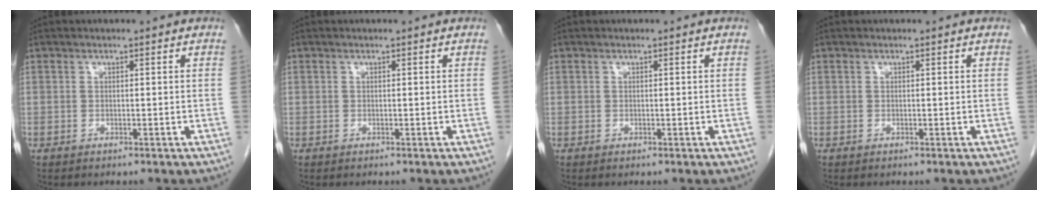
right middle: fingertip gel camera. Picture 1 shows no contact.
{"total": 0.0}
{"total": 0.0}
{"total": 0.0}